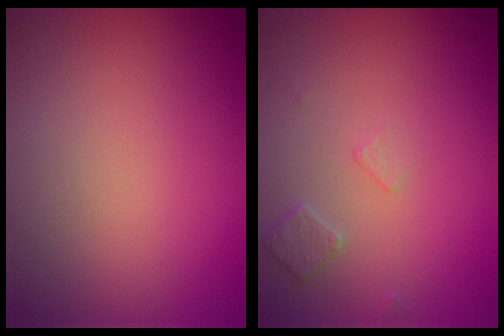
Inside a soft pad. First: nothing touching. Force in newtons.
{"total": 1.5, "press": 1.4, "slide": 0.3}